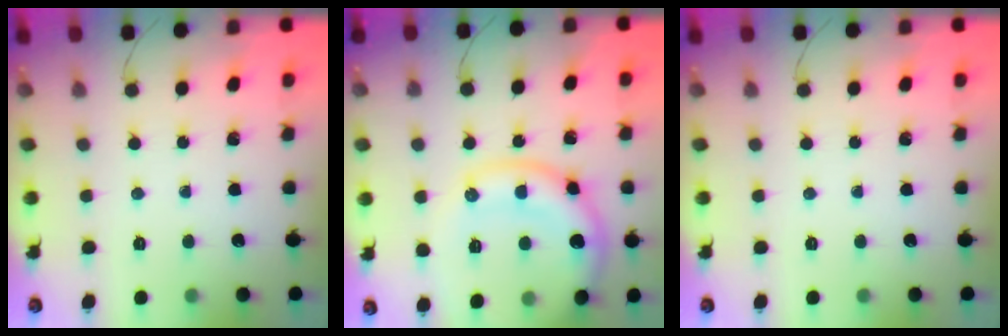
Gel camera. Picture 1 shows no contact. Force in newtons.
{"total": 15.1, "press": 15.0, "slide": 0.9}
{"total": 0.0}